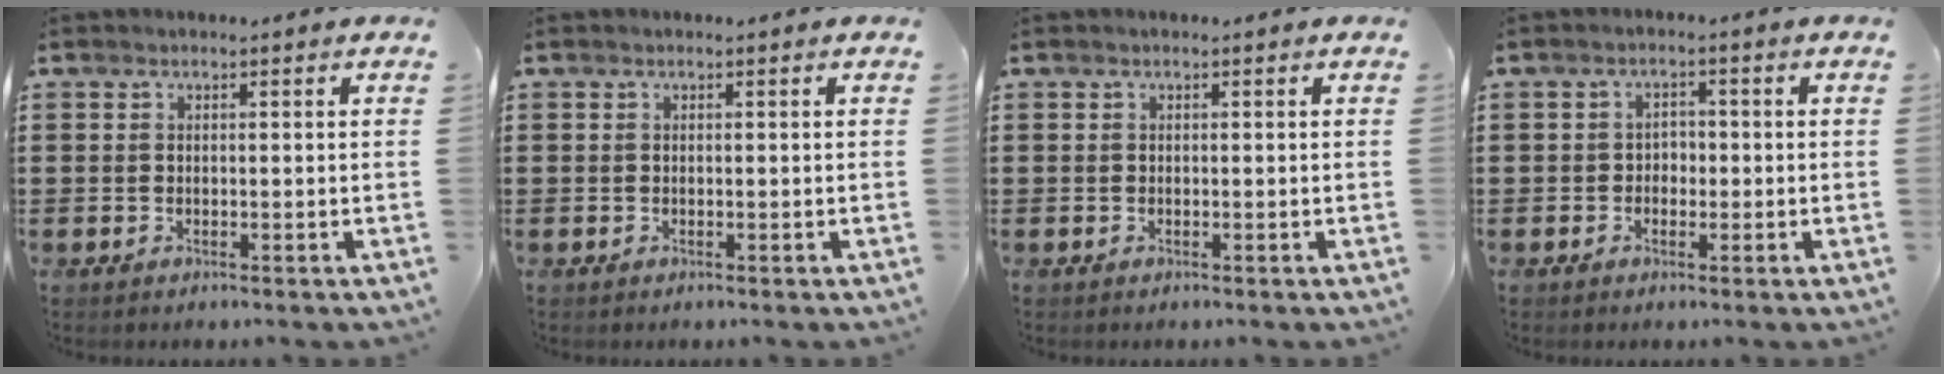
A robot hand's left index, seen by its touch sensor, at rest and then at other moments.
{"total": 0.0}
{"total": 0.0}
{"total": 1.9, "force": [-0.7, 1.4, 1.1], "torque": [-0.023, 0.005, -0.018]}